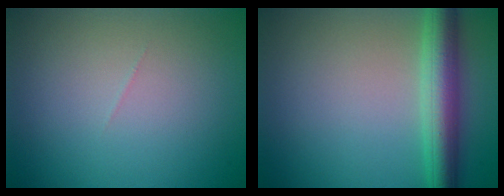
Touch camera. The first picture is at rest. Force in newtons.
{"total": 5.5, "press": 5.5, "slide": 0.2}